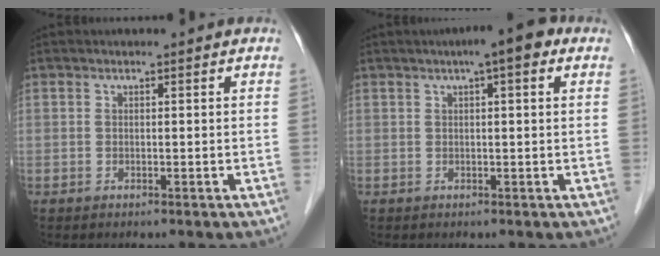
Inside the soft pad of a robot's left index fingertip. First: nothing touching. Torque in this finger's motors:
{"motor_torque": [1.05, -0.52, 0.36, 0.07]}